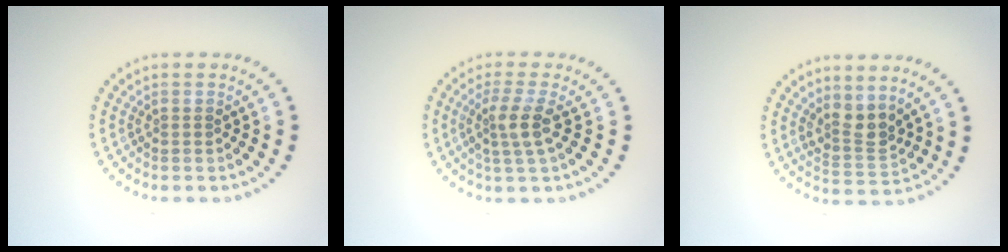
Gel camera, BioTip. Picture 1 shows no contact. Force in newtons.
{"total": 2.7, "press": 2.2, "slide": 1.5}
{"total": 2.5, "press": 1.9, "slide": 1.6}